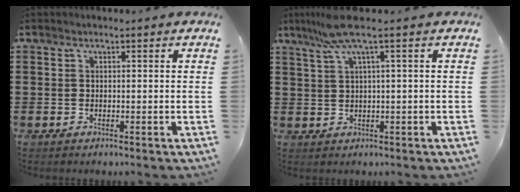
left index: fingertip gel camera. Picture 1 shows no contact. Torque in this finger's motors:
{"motor_torque": [0.72, -0.62, 0.46, 0.14]}